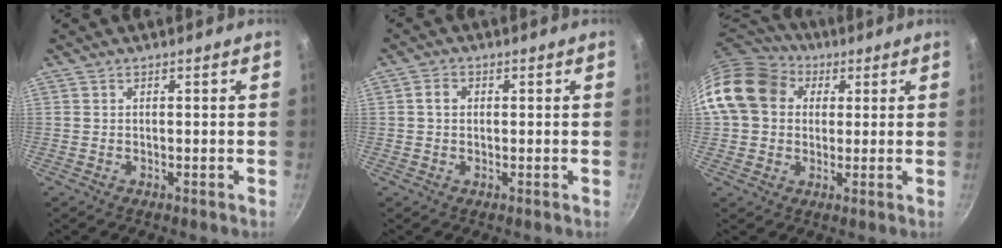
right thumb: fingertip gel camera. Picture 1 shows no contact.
{"total": 2.3, "force": [0.3, 1.9, 1.3], "torque": [-0.016, 0.006, 0.003]}
{"total": 15.7, "force": [3.7, 12.8, 8.3], "torque": [-0.137, 0.028, 0.053]}